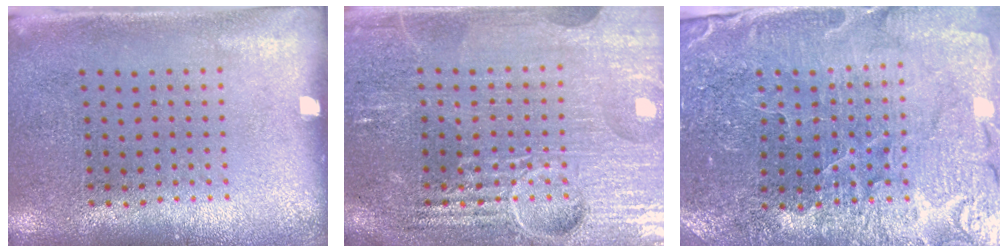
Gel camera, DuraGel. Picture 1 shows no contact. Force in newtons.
{"total": 6.8, "press": 6.8, "slide": 0.8}
{"total": 3.3, "press": 3.3, "slide": 0.3}